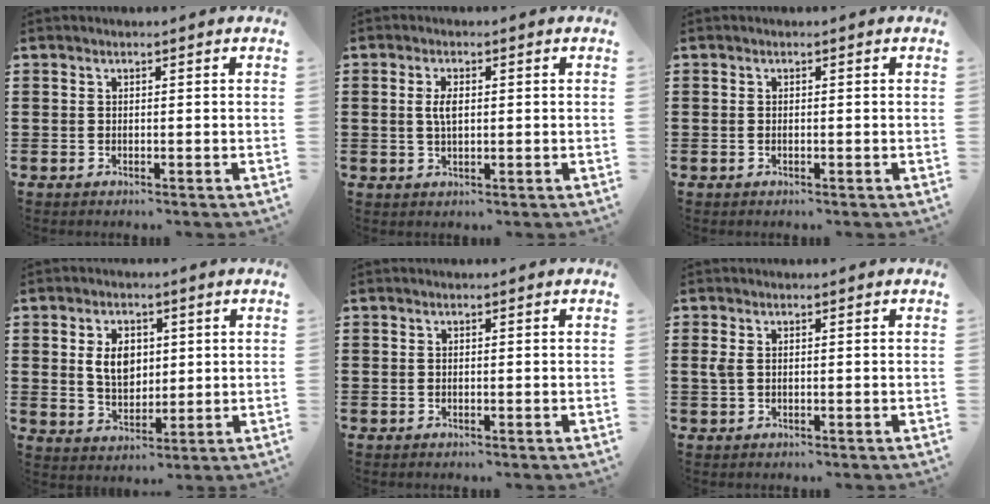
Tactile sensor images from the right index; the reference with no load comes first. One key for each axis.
{"total": 3.0, "fx": 0.4, "fy": 1.2, "fz": 2.7, "tx": -0.056, "ty": 0.007, "tz": 0.004}
{"total": 0.0}
{"total": 5.7, "fx": 1.2, "fy": 3.9, "fz": 4.0, "tx": -0.081, "ty": 0.012, "tz": 0.018}
{"total": 0.0}
{"total": 1.6, "fx": 0.3, "fy": 0.7, "fz": 1.3, "tx": -0.038, "ty": 0.002, "tz": 0.002}